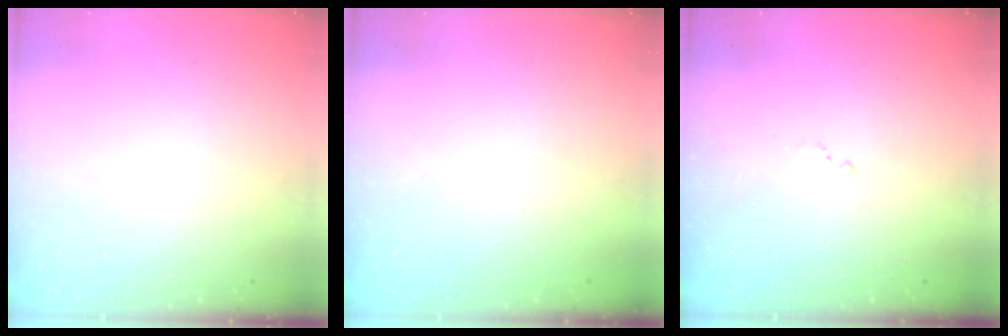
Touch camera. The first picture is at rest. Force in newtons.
{"total": 1.4, "press": 1.2, "slide": 0.8}
{"total": 7.1, "press": 7.1, "slide": 0.8}